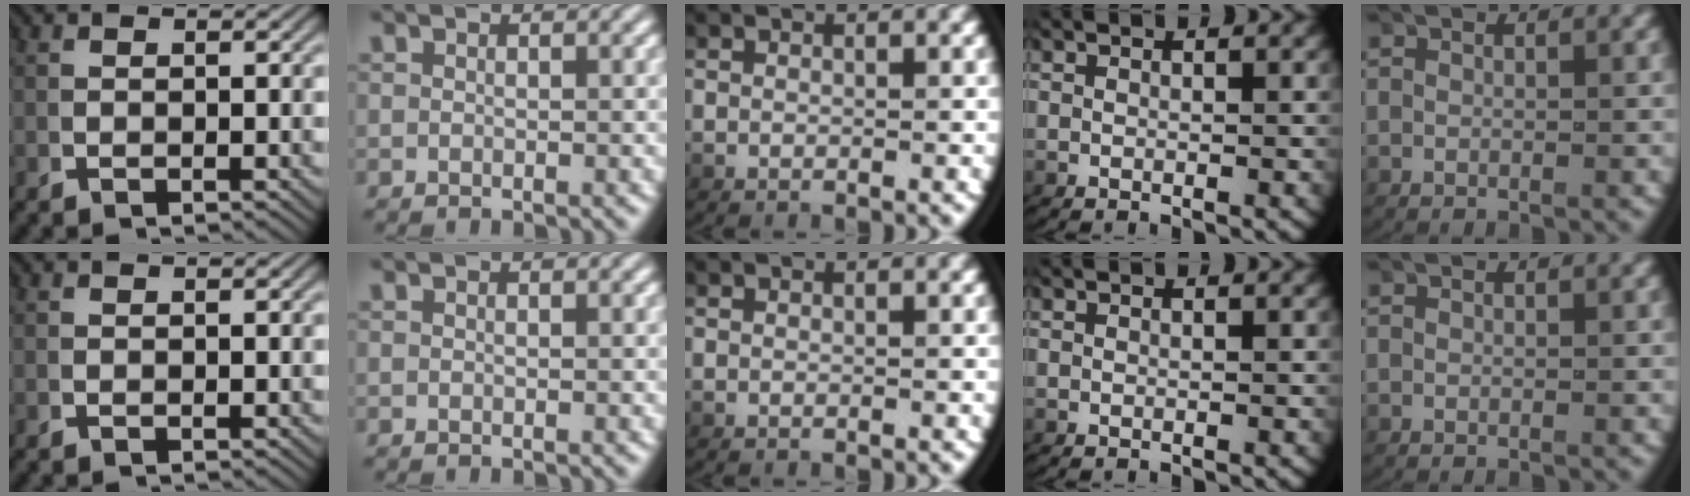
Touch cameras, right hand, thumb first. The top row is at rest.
{}